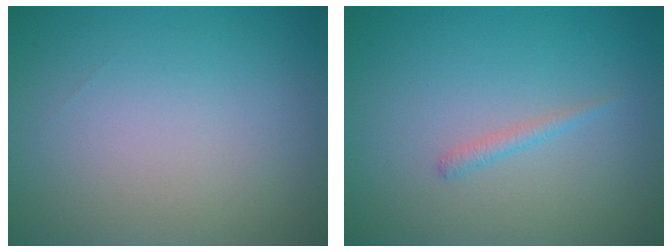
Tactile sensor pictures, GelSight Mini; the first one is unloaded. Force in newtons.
{"total": 0.8, "press": 0.8, "slide": 0.1}